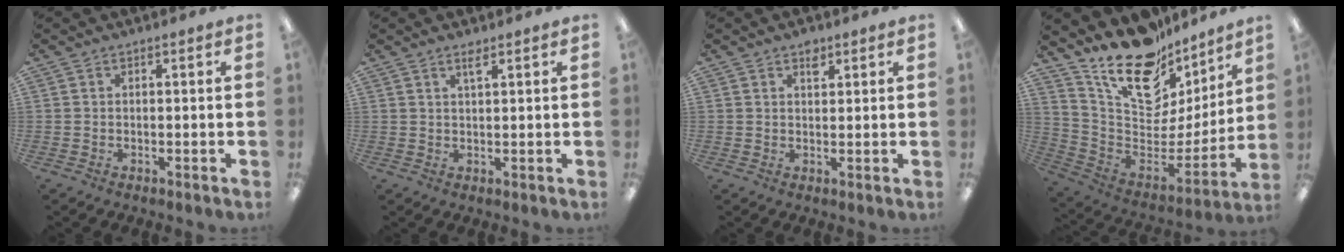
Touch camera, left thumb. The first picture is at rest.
{"total": 2.2, "force": [1.7, 0.5, 1.4], "torque": [-0.032, 0.003, 0.030]}
{"total": 2.8, "force": [1.9, 1.5, 1.5], "torque": [-0.007, -0.008, 0.028]}
{"total": 22.1, "force": [16.3, 10.9, 10.4], "torque": [-0.168, -0.119, 0.291]}